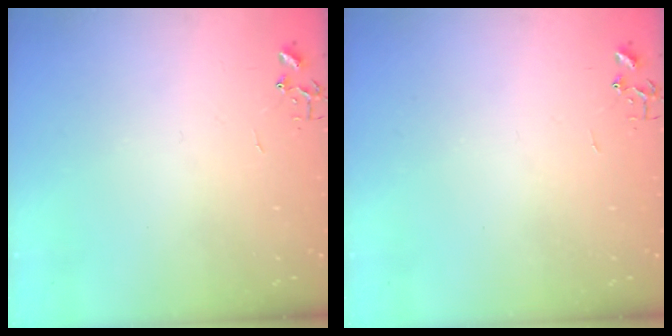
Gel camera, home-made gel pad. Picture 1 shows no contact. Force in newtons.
{"total": 0.0}